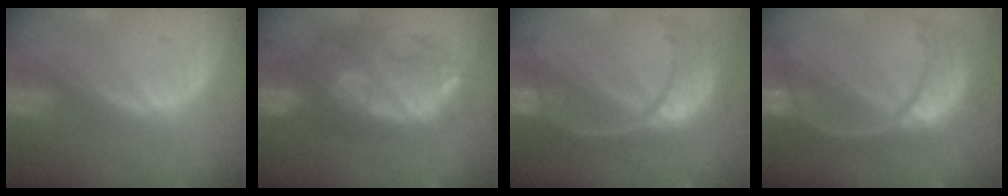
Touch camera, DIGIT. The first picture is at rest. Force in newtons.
{"total": 10.2, "press": 9.7, "slide": 3.4}
{"total": 11.2, "press": 9.4, "slide": 6.1}
{"total": 11.1, "press": 9.4, "slide": 6.0}